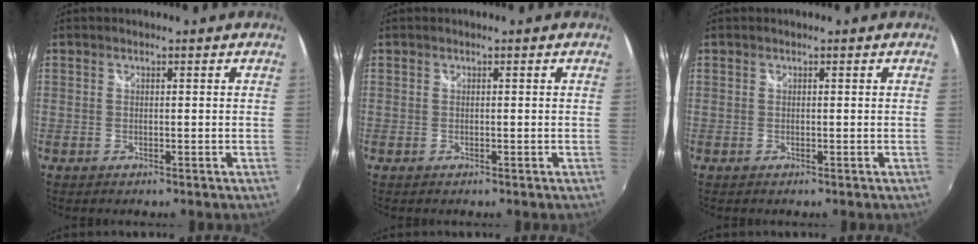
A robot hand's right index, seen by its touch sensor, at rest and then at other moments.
{"total": 0.0}
{"total": 0.0}